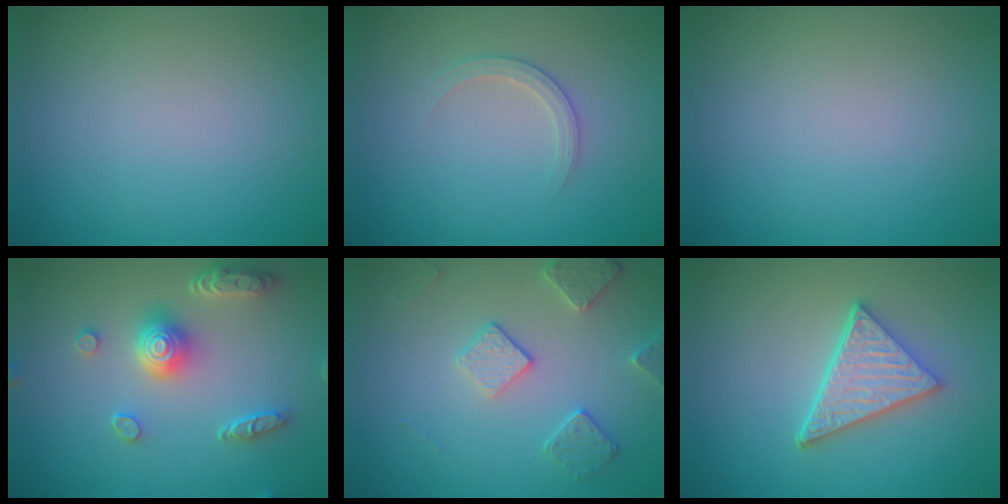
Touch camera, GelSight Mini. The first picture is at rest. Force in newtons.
{"total": 1.6, "press": 1.6, "slide": 0.1}
{"total": 0.0}
{"total": 4.9, "press": 4.1, "slide": 2.8}
{"total": 2.8, "press": 2.7, "slide": 0.6}
{"total": 4.9, "press": 3.7, "slide": 3.3}